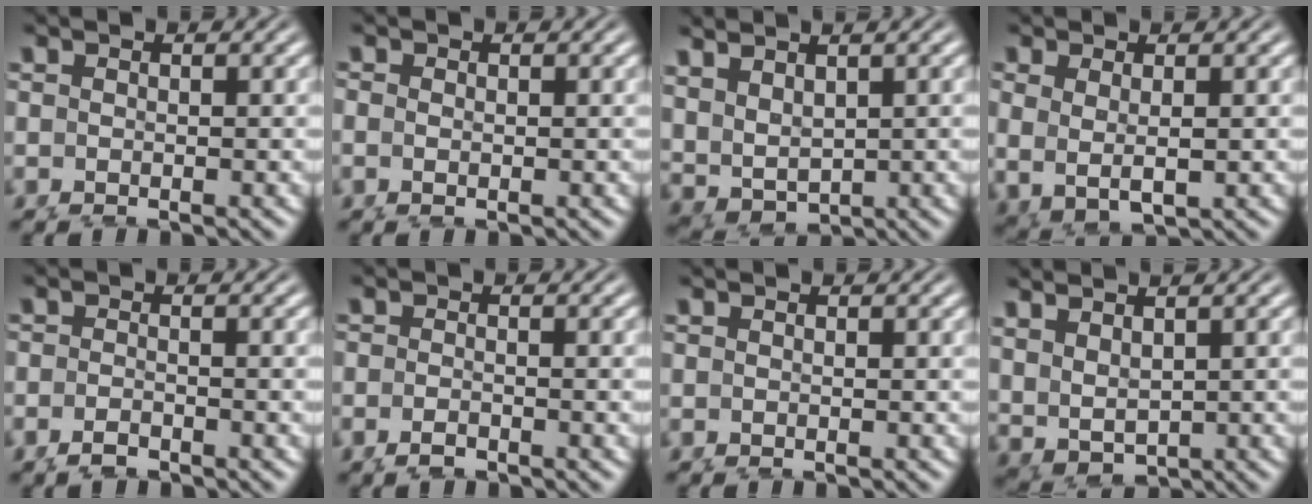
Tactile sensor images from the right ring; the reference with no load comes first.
{"total": 0.6, "force": [0.2, 0.4, 0.3], "torque": [-0.012, -0.003, 0.003]}
{"total": 2.2, "force": [2.1, 0.5, 0.4], "torque": [-0.008, -0.005, 0.057]}
{"total": 2.9, "force": [0.9, 1.6, 2.2], "torque": [-0.050, -0.013, 0.032]}
{"total": 0.8, "force": [-0.8, -0.1, 0.0], "torque": [0.002, 0.001, -0.013]}
{"total": 0.7, "force": [-0.7, 0.1, 0.2], "torque": [-0.003, 0.001, -0.012]}
{"total": 0.0}
{"total": 2.1, "force": [2.1, 0.0, 0.2], "torque": [-0.002, -0.001, 0.055]}